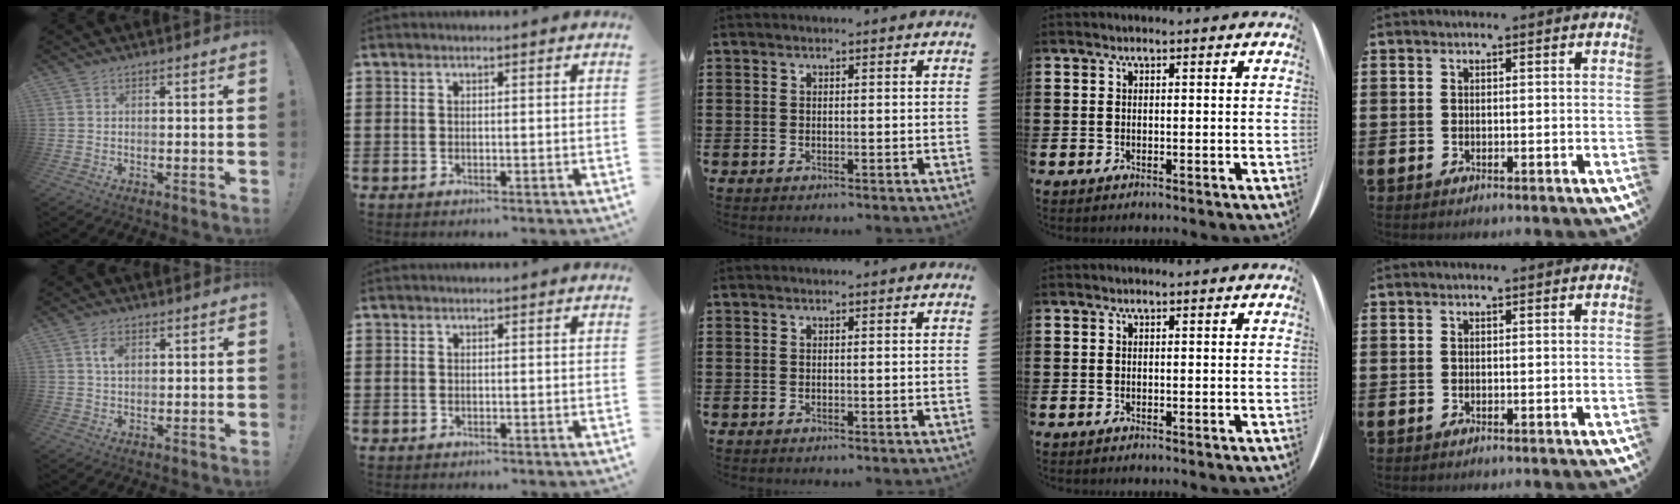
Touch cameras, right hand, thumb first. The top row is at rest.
{"thumb": {"total": 3.8, "force": [1.2, 2.2, 2.9], "torque": [-0.046, 0.000, 0.019]}}